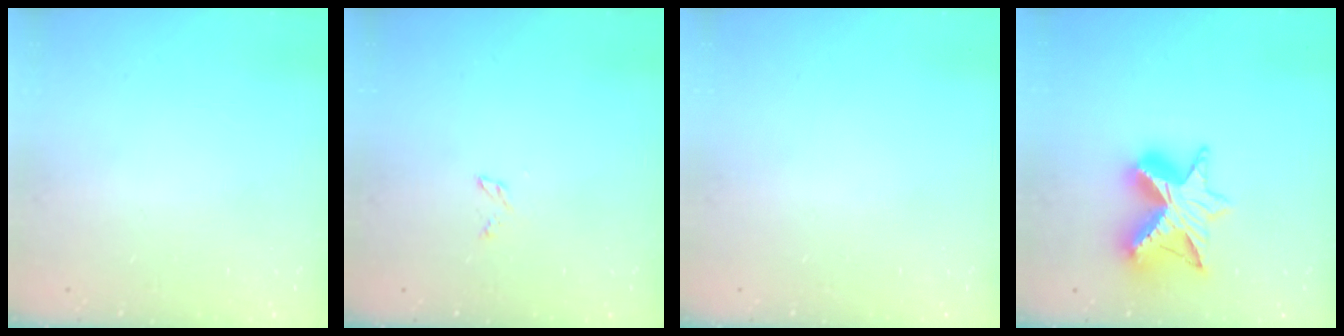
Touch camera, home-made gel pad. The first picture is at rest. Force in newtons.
{"total": 2.4, "press": 2.4, "slide": 0.2}
{"total": 0.0}
{"total": 11.2, "press": 11.2, "slide": 0.7}